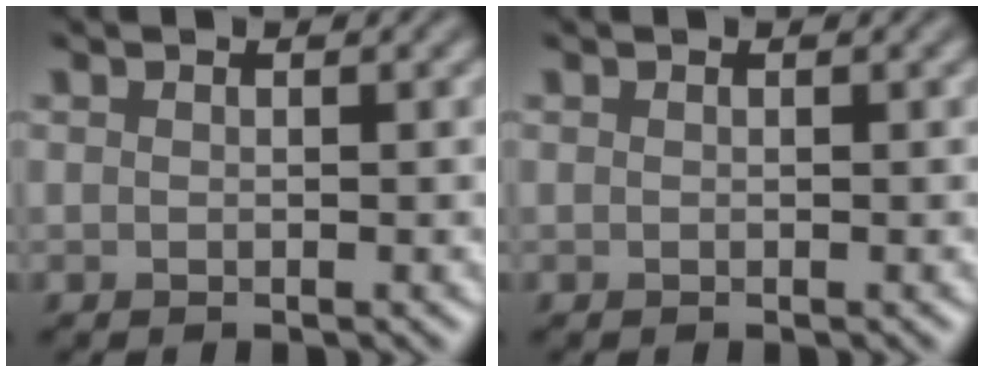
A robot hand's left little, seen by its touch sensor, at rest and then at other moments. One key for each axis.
{"total": 0.0}